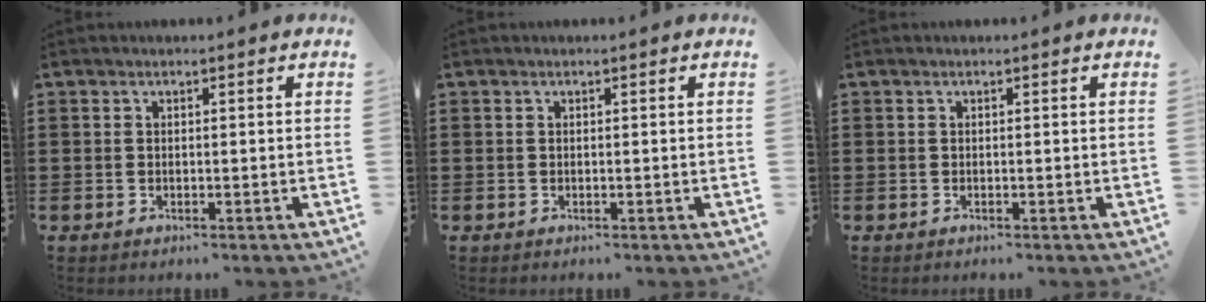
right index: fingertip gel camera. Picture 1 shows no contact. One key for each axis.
{"total": 0.0}
{"total": 0.0}